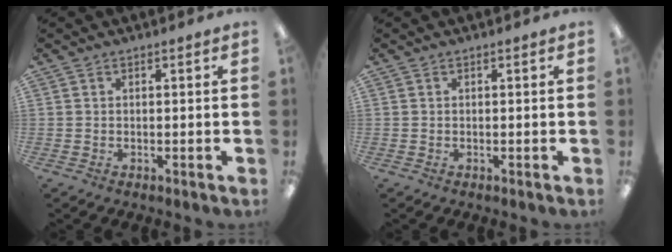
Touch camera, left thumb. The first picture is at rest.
{"total": 0.0}